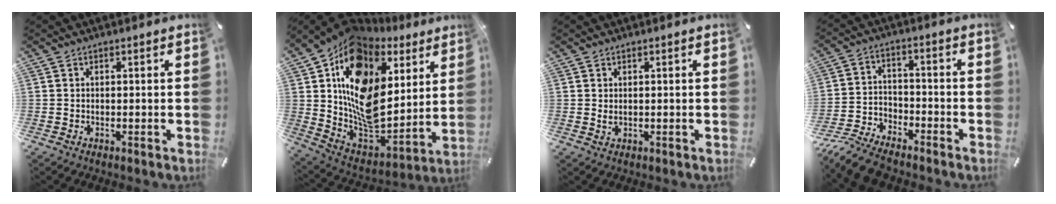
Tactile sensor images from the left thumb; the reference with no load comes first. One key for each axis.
{"total": 17.4, "fx": 5.8, "fy": 12.8, "fz": 10.3, "tx": -0.209, "ty": -0.059, "tz": 0.096}
{"total": 0.9, "fx": 0.2, "fy": 0.6, "fz": 0.6, "tx": -0.013, "ty": 0.003, "tz": 0.003}
{"total": 10.0, "fx": -8.8, "fy": 3.4, "fz": 3.2, "tx": -0.059, "ty": 0.047, "tz": -0.171}